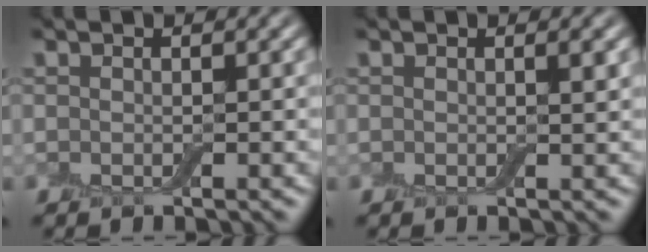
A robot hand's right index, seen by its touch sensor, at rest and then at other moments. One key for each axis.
{"total": 0.7, "fx": 0.3, "fy": 0.1, "fz": 0.6, "tx": -0.007, "ty": -0.001, "tz": 0.004}